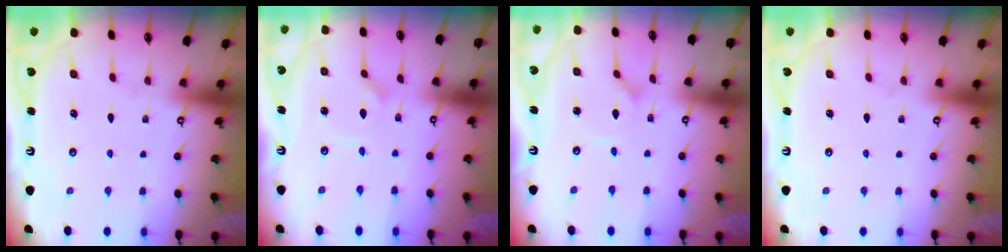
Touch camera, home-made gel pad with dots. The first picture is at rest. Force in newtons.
{"total": 2.9, "press": 2.9, "slide": 0.4}
{"total": 1.0, "press": 1.0, "slide": 0.1}
{"total": 0.0}